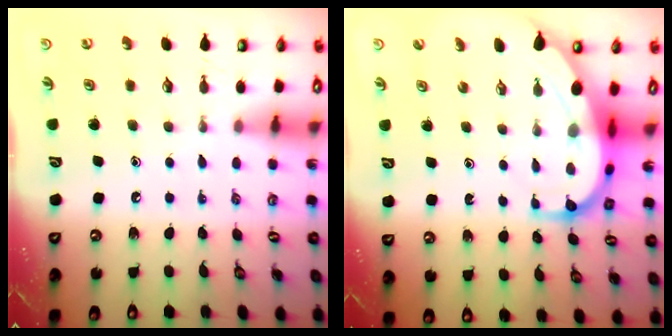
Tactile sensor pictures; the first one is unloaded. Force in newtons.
{"total": 9.0, "press": 9.0, "slide": 1.0}